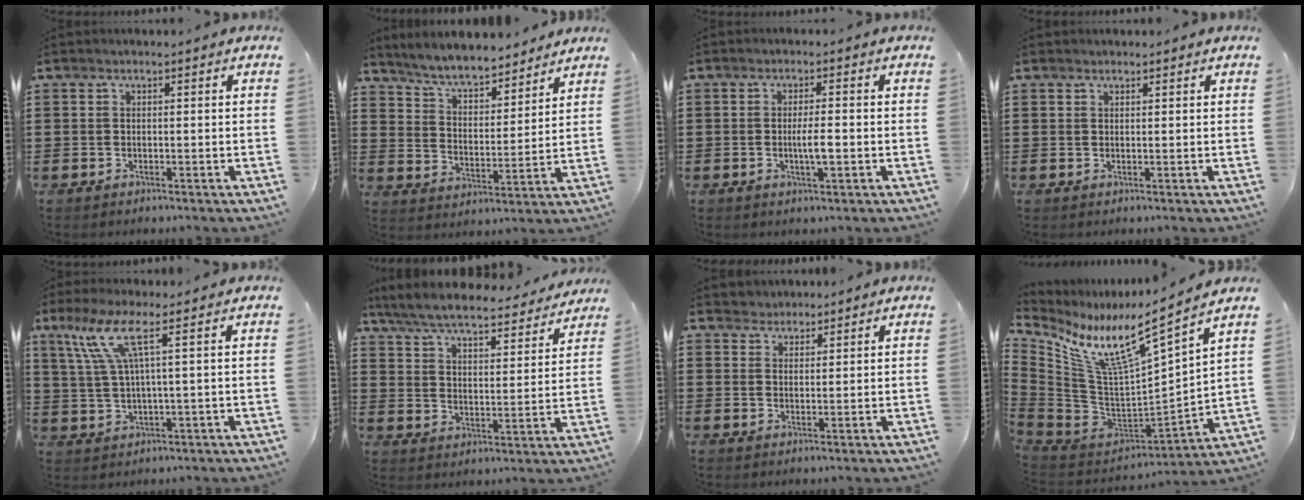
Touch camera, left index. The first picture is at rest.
{"total": 6.5, "force": [6.1, 0.7, 1.9], "torque": [-0.062, -0.032, 0.108]}
{"total": 3.2, "force": [-0.5, 0.7, 3.1], "torque": [-0.063, -0.003, -0.011]}
{"total": 0.7, "force": [0.6, 0.3, 0.1], "torque": [-0.004, 0.002, 0.013]}
{"total": 7.4, "force": [3.0, 0.4, 6.8], "torque": [-0.154, -0.007, 0.048]}
{"total": 6.7, "force": [6.3, 0.4, 2.2], "torque": [-0.072, -0.039, 0.107]}
{"total": 2.0, "force": [1.7, 1.0, -0.5], "torque": [0.001, 0.007, 0.034]}
{"total": 10.1, "force": [6.6, 0.8, 7.6], "torque": [-0.170, -0.062, 0.104]}